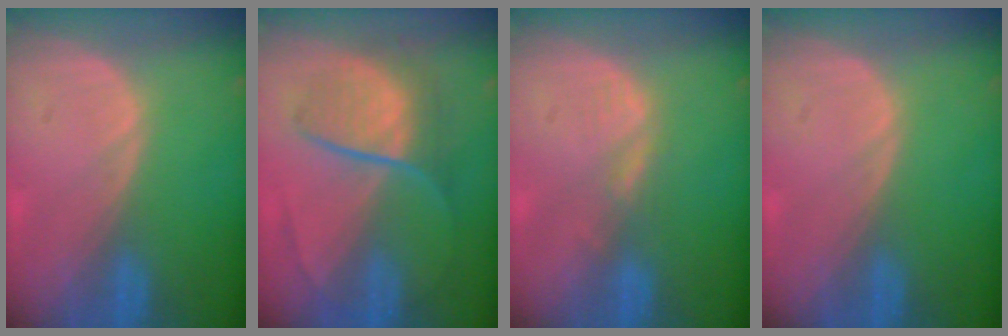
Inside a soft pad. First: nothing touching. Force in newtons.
{"total": 7.2, "press": 7.0, "slide": 1.8}
{"total": 1.6, "press": 1.6, "slide": 0.2}
{"total": 0.0}